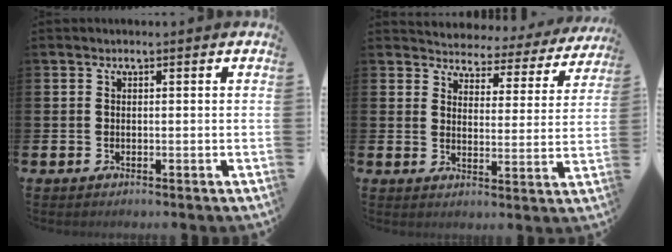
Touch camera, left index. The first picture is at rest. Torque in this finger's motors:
{"motor_torque": [0.87, -0.72, 0.53, 0.00]}